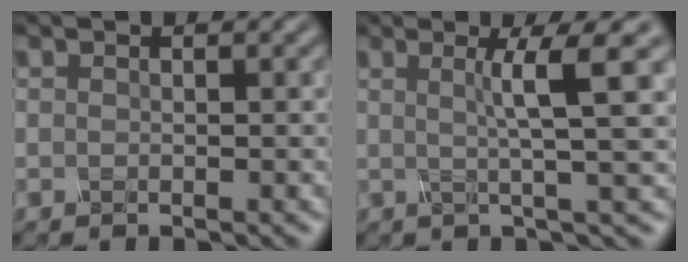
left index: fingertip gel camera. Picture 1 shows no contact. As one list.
[{"total": 5.6, "force": [1.3, 0.7, 5.4], "torque": [-0.081, 0.011, 0.020]}]